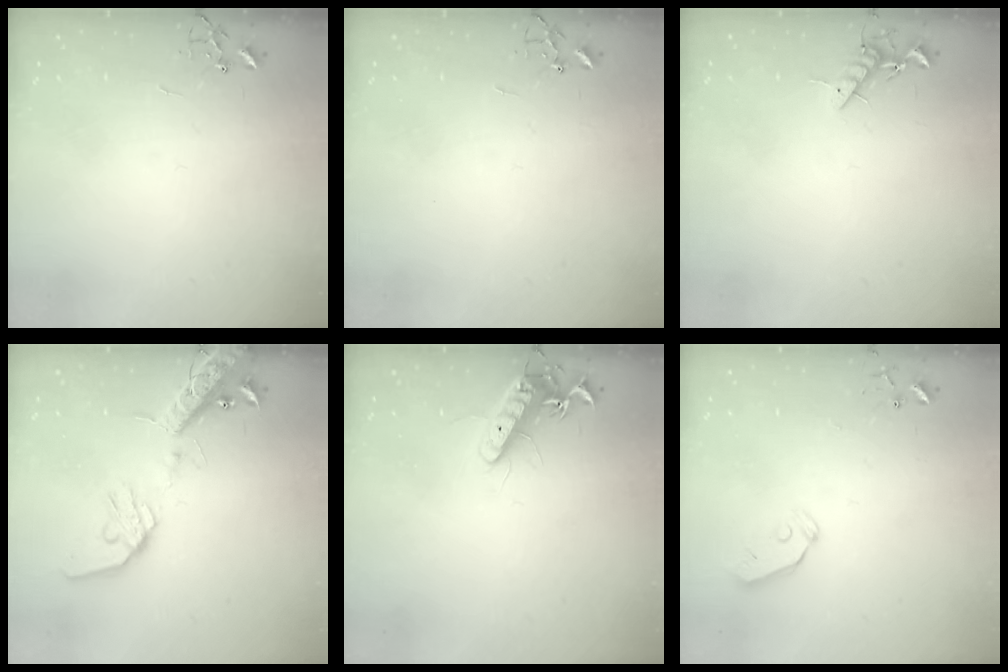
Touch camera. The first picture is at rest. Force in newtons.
{"total": 0.0}
{"total": 8.0, "press": 7.9, "slide": 1.4}
{"total": 18.9, "press": 18.6, "slide": 3.4}
{"total": 12.7, "press": 12.6, "slide": 1.5}
{"total": 5.6, "press": 5.6, "slide": 0.7}